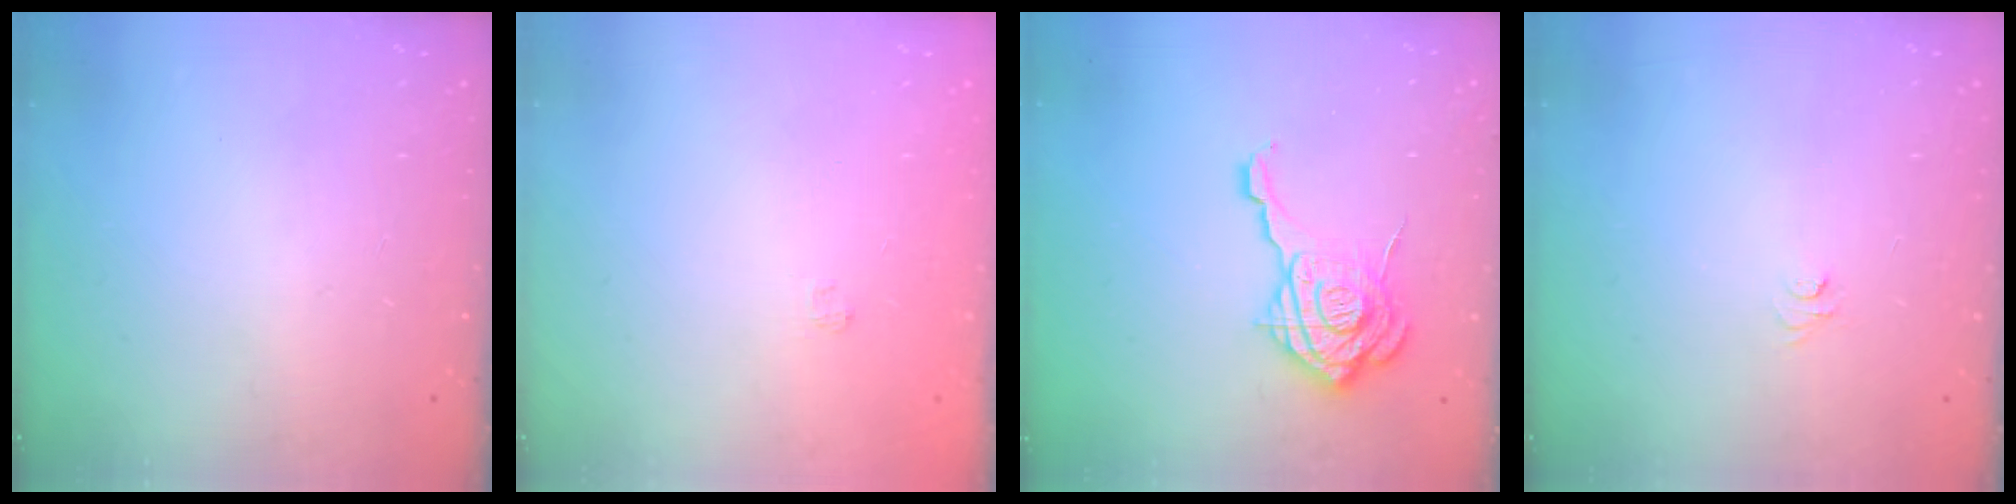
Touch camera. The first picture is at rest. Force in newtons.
{"total": 1.7, "press": 1.2, "slide": 1.1}
{"total": 18.2, "press": 18.1, "slide": 2.0}
{"total": 4.0, "press": 4.0, "slide": 0.4}